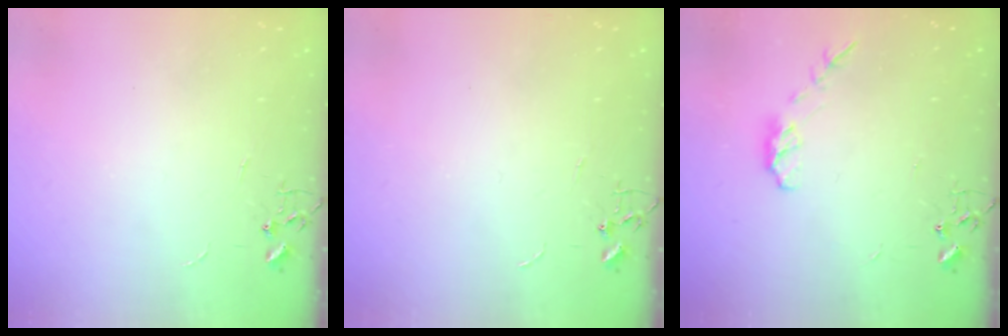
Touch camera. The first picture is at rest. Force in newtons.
{"total": 0.0}
{"total": 5.4, "press": 5.3, "slide": 0.7}